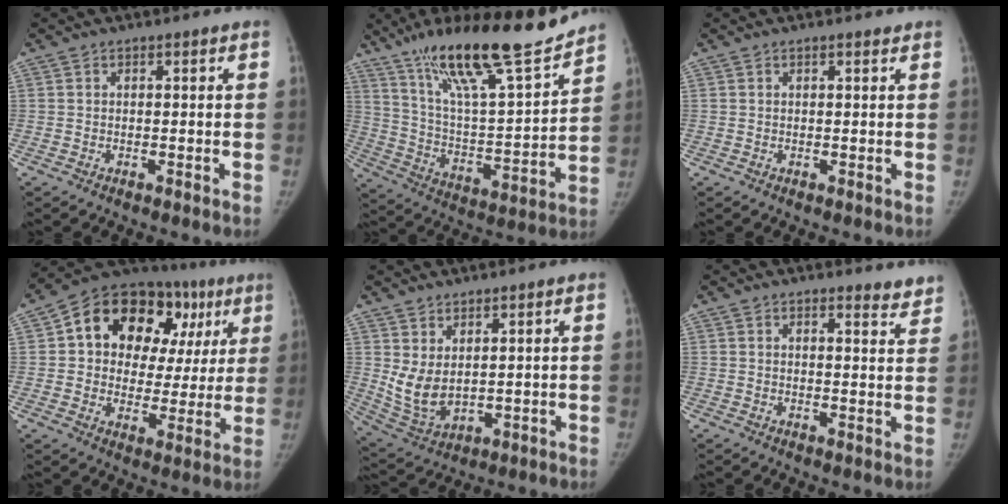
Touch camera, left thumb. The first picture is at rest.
{"total": 24.1, "force": [18.1, 4.1, 15.3], "torque": [-0.233, -0.082, 0.313]}
{"total": 1.0, "force": [0.8, 0.3, 0.6], "torque": [-0.010, -0.003, 0.011]}
{"total": 22.7, "force": [8.0, 15.4, 14.6], "torque": [-0.149, 0.035, 0.117]}
{"total": 7.8, "force": [2.5, 4.3, 6.0], "torque": [-0.108, -0.024, 0.068]}
{"total": 4.1, "force": [3.8, 1.1, 1.2], "torque": [0.005, -0.027, 0.035]}